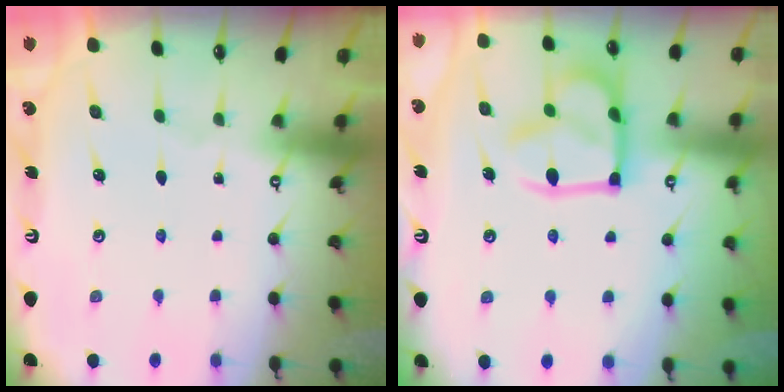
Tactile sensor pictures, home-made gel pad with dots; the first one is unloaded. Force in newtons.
{"total": 10.9, "press": 10.8, "slide": 1.2}